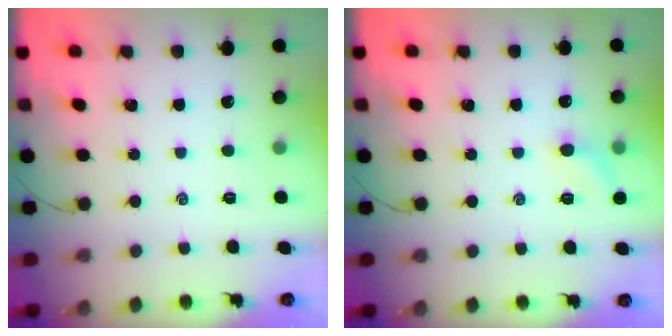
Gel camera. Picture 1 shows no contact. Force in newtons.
{"total": 6.7, "press": 6.4, "slide": 2.0}